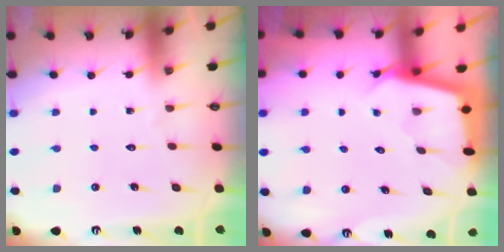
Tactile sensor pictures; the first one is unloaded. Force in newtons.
{"total": 2.4, "press": 2.4, "slide": 0.1}